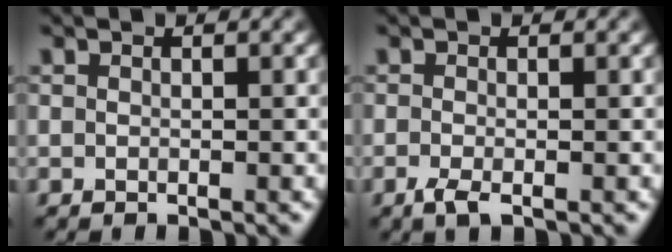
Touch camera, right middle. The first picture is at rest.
{"total": 1.6, "force": [-0.8, 0.4, 1.3], "torque": [-0.029, -0.006, -0.019]}